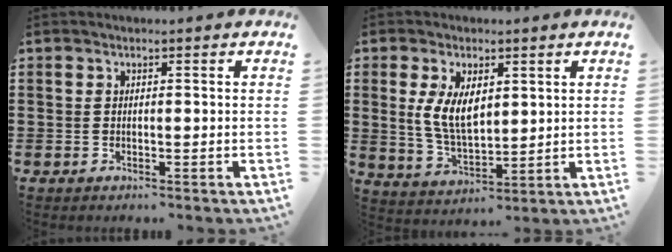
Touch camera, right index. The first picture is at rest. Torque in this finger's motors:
{"motor_torque": [1.04, -0.24, 0.53, 0.21]}